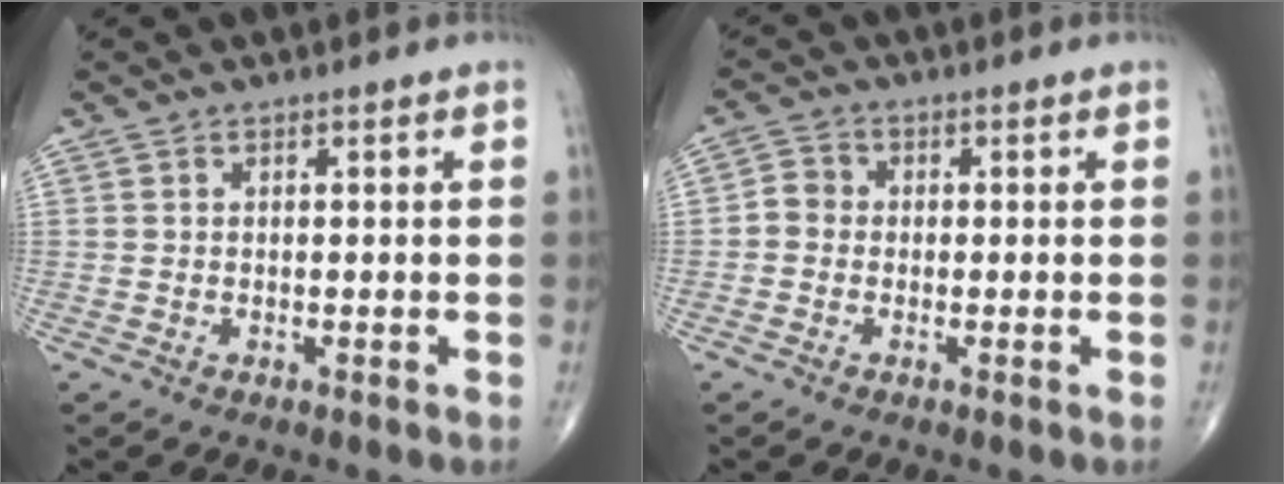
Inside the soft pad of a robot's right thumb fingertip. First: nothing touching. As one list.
[{"total": 2.8, "force": [-0.5, 2.4, 1.2], "torque": [-0.011, 0.007, -0.020]}]